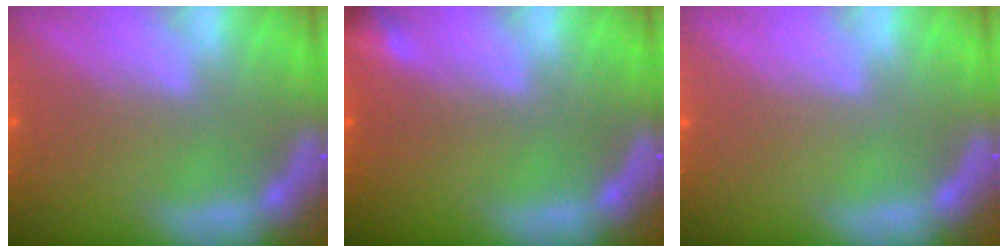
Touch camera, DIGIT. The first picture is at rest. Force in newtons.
{"total": 1.4}
{"total": 0.0}